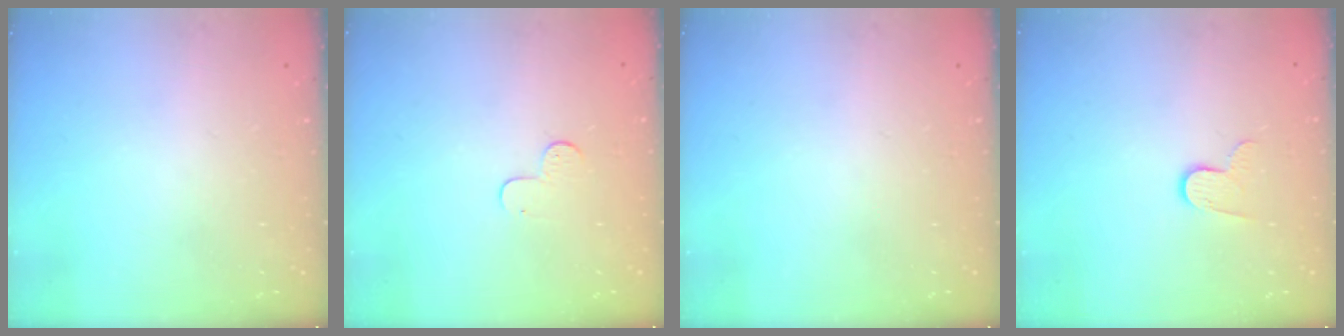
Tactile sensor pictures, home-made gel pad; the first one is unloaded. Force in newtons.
{"total": 4.6, "press": 4.6, "slide": 0.4}
{"total": 0.0}
{"total": 6.3, "press": 6.3, "slide": 0.2}